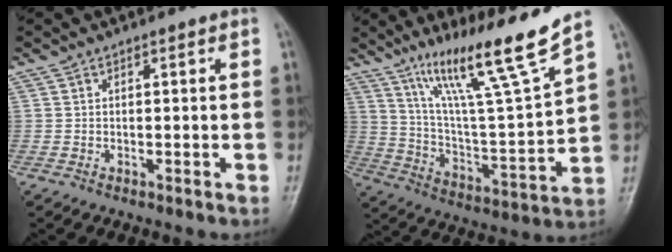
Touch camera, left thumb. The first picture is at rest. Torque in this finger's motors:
{"motor_torque": [0.57, 0.16, 1.32, -1.44, 0.28]}